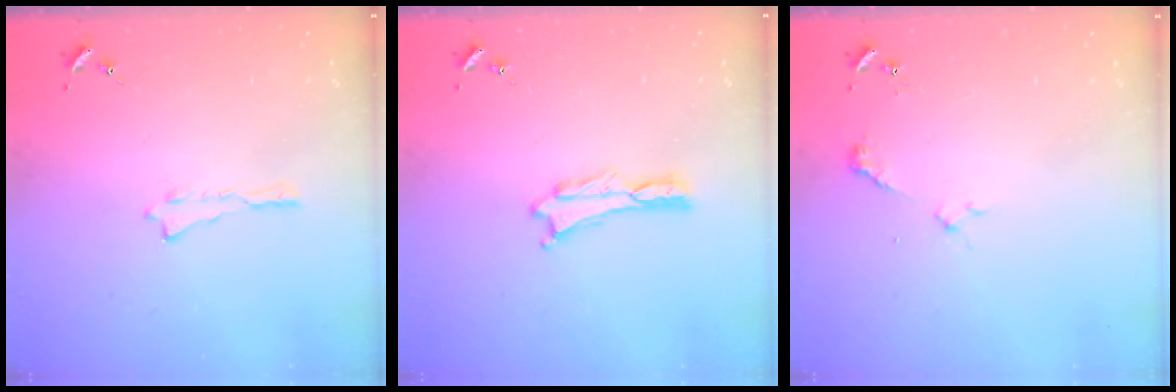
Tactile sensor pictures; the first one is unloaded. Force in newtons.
{"total": 0.0}
{"total": 2.3, "press": 2.3, "slide": 0.1}